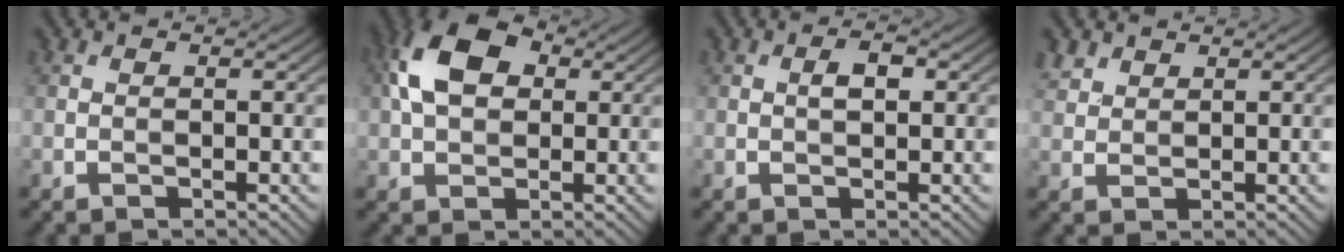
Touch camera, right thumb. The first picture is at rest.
{"total": 9.0, "force": [2.1, 6.0, 6.4], "torque": [-0.146, 0.021, 0.029]}
{"total": 2.0, "force": [0.3, 1.0, 1.8], "torque": [-0.030, 0.005, 0.003]}
{"total": 2.4, "force": [1.8, 1.4, 0.7], "torque": [-0.023, 0.005, 0.043]}